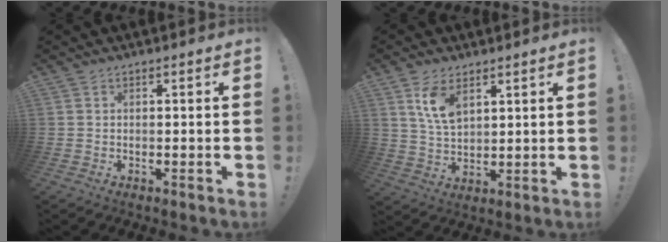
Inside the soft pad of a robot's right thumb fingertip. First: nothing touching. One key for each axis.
{"total": 8.6, "fx": 4.7, "fy": 4.5, "fz": 5.5, "tx": -0.101, "ty": -0.015, "tz": 0.089}